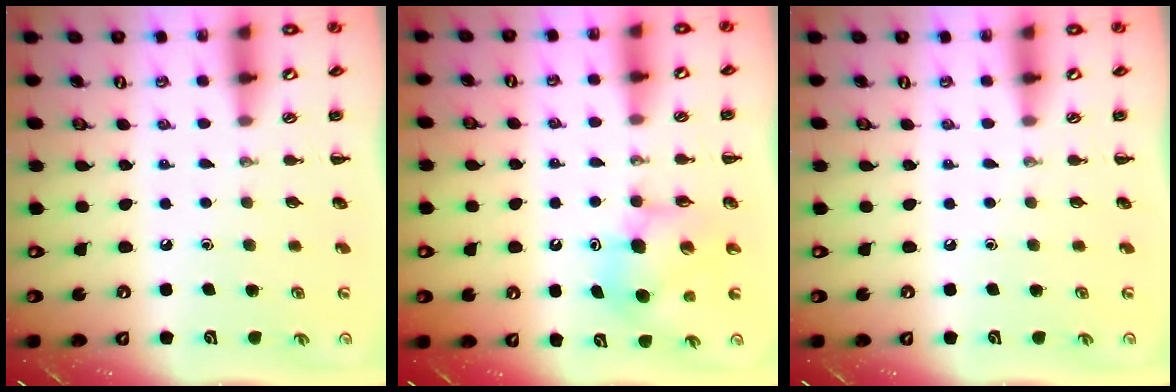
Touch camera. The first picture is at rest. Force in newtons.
{"total": 7.4, "press": 7.3, "slide": 1.5}
{"total": 0.0}